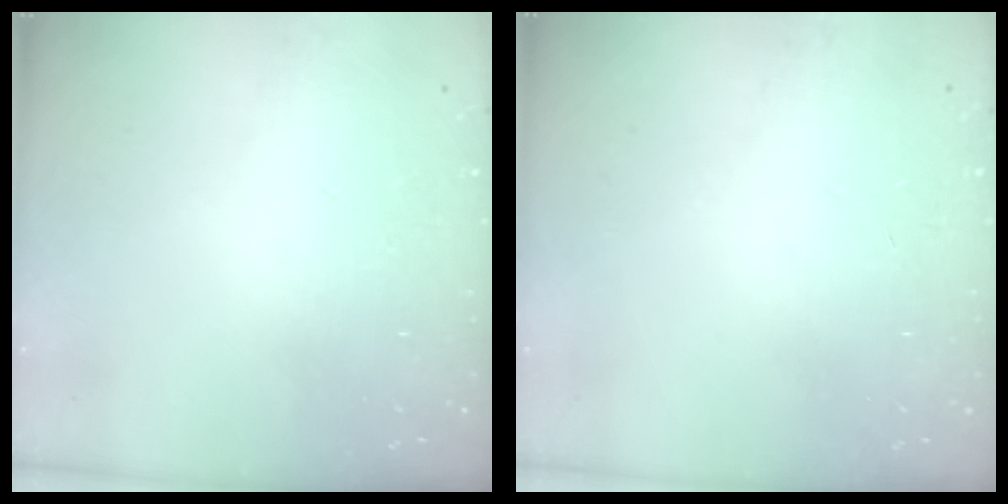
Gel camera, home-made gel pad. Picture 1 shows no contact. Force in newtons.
{"total": 0.0}